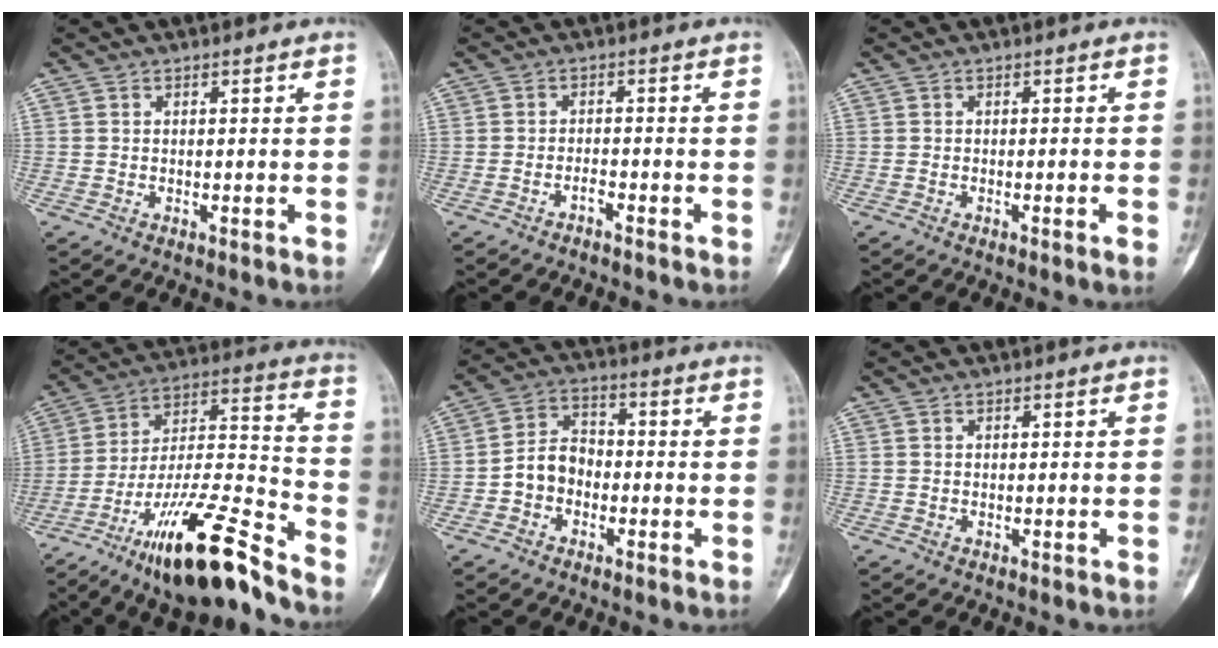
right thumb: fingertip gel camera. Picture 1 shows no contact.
{"total": 1.5, "force": [-1.3, 0.2, 0.7], "torque": [-0.016, 0.016, -0.023]}
{"total": 1.6, "force": [-0.6, -0.1, 1.5], "torque": [-0.026, -0.001, -0.008]}
{"total": 20.3, "force": [-14.5, 3.6, 13.8], "torque": [-0.256, 0.081, -0.254]}
{"total": 6.8, "force": [-2.0, 5.4, 3.6], "torque": [-0.048, 0.031, -0.048]}
{"total": 0.0}